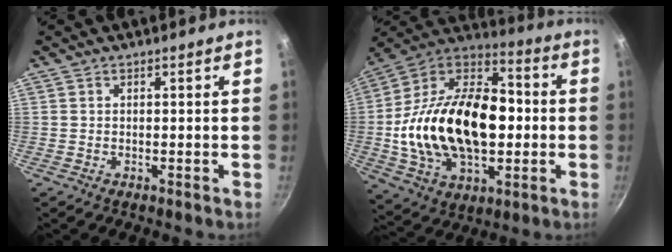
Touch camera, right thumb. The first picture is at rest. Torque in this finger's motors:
{"motor_torque": [-0.83, 2.44, 1.47, -1.30, 0.26]}